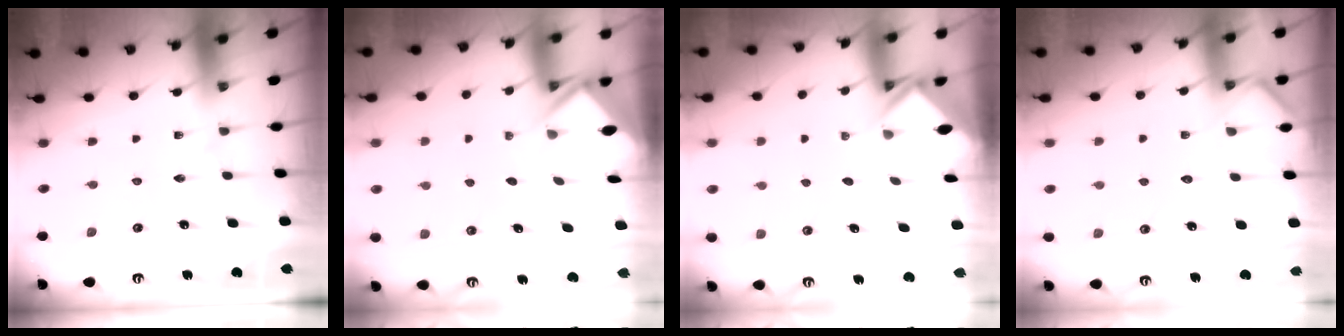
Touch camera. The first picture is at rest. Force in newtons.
{"total": 2.5, "press": 2.5, "slide": 0.2}
{"total": 2.4, "press": 2.4, "slide": 0.1}
{"total": 7.7, "press": 7.6, "slide": 0.7}